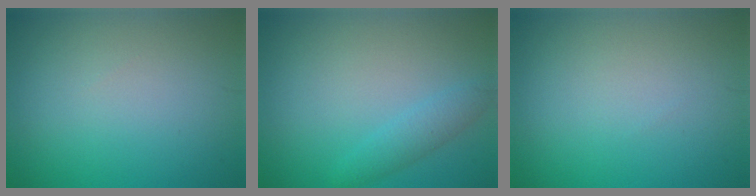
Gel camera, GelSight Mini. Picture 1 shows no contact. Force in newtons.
{"total": 1.9, "press": 1.9, "slide": 0.1}
{"total": 0.0}